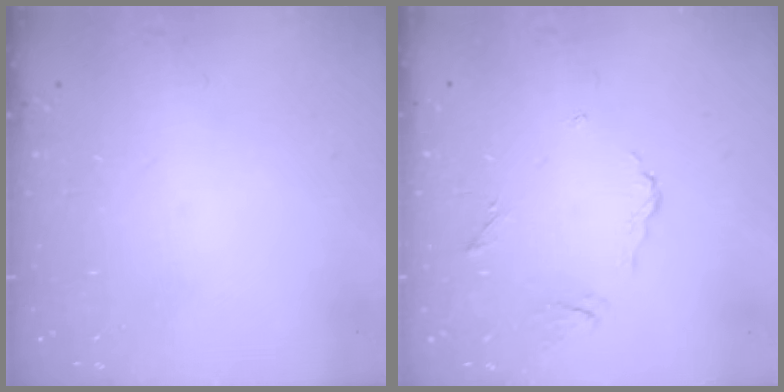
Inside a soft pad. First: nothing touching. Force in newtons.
{"total": 5.0, "press": 5.0, "slide": 0.3}